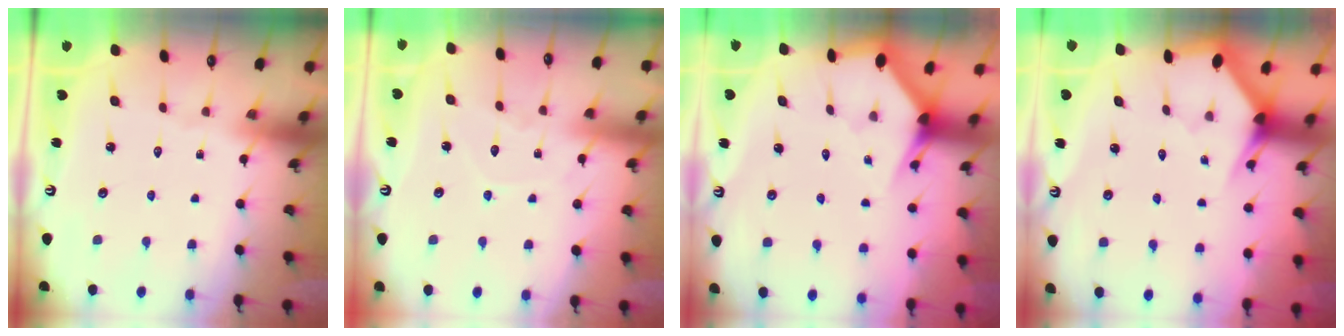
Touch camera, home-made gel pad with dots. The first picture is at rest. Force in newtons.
{"total": 6.8, "press": 6.8, "slide": 0.7}
{"total": 2.8, "press": 2.8, "slide": 0.2}
{"total": 2.9, "press": 2.9, "slide": 0.1}